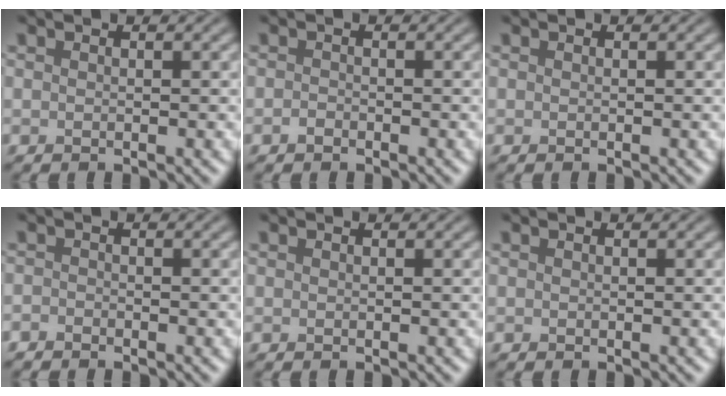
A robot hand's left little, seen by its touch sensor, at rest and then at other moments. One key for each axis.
{"total": 0.6, "fx": -0.4, "fy": 0.4, "fz": 0.3, "tx": -0.006, "ty": -0.001, "tz": -0.009}
{"total": 0.0}
{"total": 0.7, "fx": -0.7, "fy": 0.2, "fz": 0.1, "tx": -0.001, "ty": -0.003, "tz": -0.016}
{"total": 0.0}
{"total": 0.0}